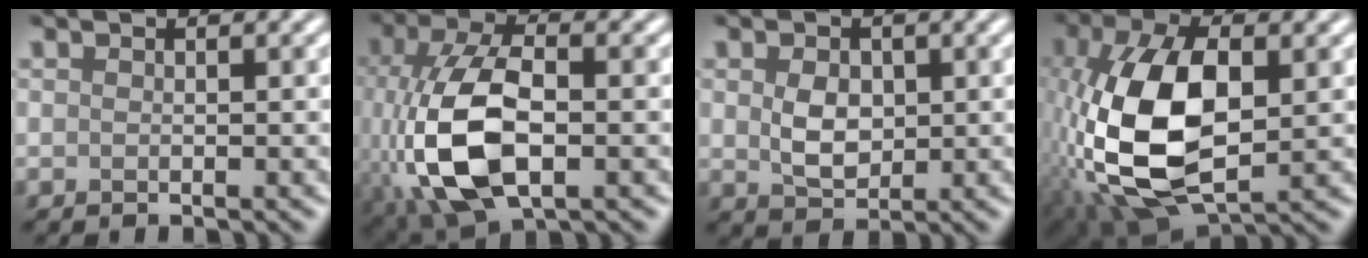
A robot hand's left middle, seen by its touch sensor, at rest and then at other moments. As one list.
[{"total": 10.6, "force": [-2.5, 5.4, 8.7], "torque": [-0.202, -0.004, -0.051]}, {"total": 3.0, "force": [0.4, 2.2, 2.0], "torque": [-0.045, 0.001, 0.008]}, {"total": 12.4, "force": [-1.1, 6.5, 10.4], "torque": [-0.232, 0.007, -0.025]}]